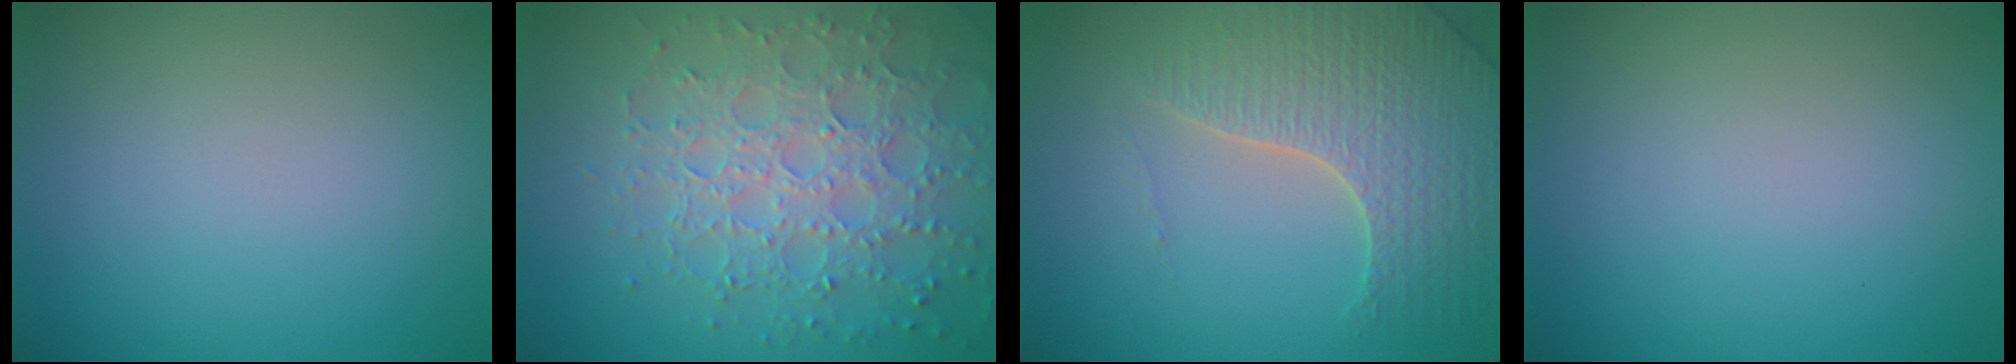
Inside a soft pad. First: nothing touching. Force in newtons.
{"total": 6.7, "press": 5.3, "slide": 4.1}
{"total": 4.4, "press": 4.3, "slide": 1.1}
{"total": 0.0}